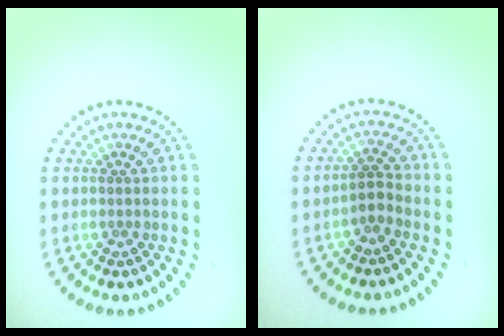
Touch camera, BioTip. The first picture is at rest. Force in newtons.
{"total": 1.8, "press": 1.4, "slide": 1.1}